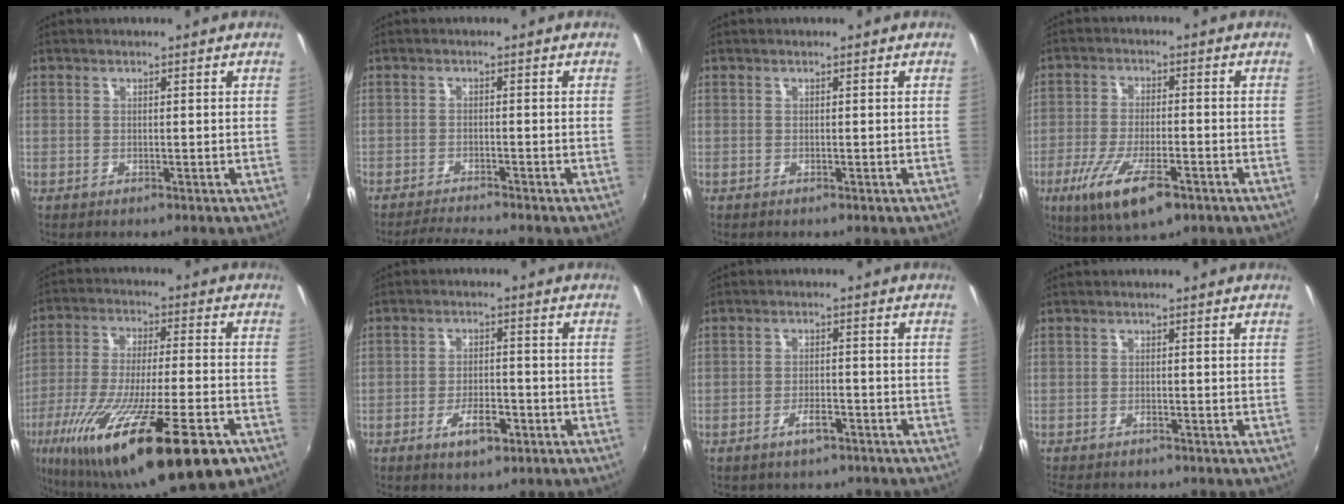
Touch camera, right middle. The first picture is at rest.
{"total": 4.1, "force": [-3.9, -0.7, 1.0], "torque": [-0.040, -0.009, -0.072]}
{"total": 0.0}
{"total": 14.9, "force": [-7.4, 4.1, 12.2], "torque": [-0.248, -0.049, -0.127]}
{"total": 26.5, "force": [-15.0, 5.2, 21.2], "torque": [-0.391, -0.076, -0.247]}
{"total": 5.6, "force": [-3.0, 2.3, 4.2], "torque": [-0.086, -0.004, -0.045]}
{"total": 3.8, "force": [-2.7, 1.8, 2.0], "torque": [-0.042, 0.002, -0.035]}
{"total": 3.4, "force": [-3.0, 0.9, 1.3], "torque": [-0.037, -0.015, -0.050]}